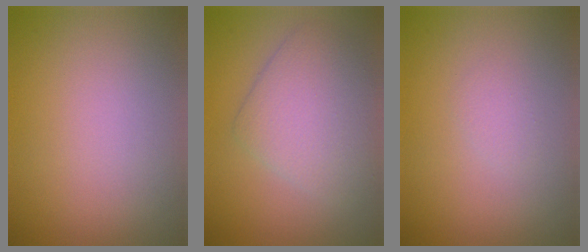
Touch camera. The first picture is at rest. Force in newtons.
{"total": 5.0, "press": 5.0, "slide": 0.2}
{"total": 0.8, "press": 0.8, "slide": 0.1}